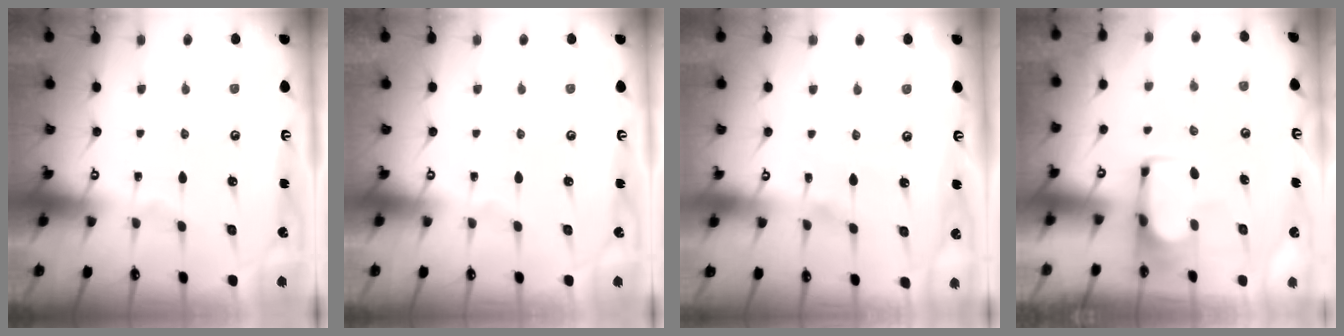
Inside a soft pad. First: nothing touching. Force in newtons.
{"total": 0.0}
{"total": 3.5, "press": 3.4, "slide": 0.5}
{"total": 3.5, "press": 3.5, "slide": 0.2}